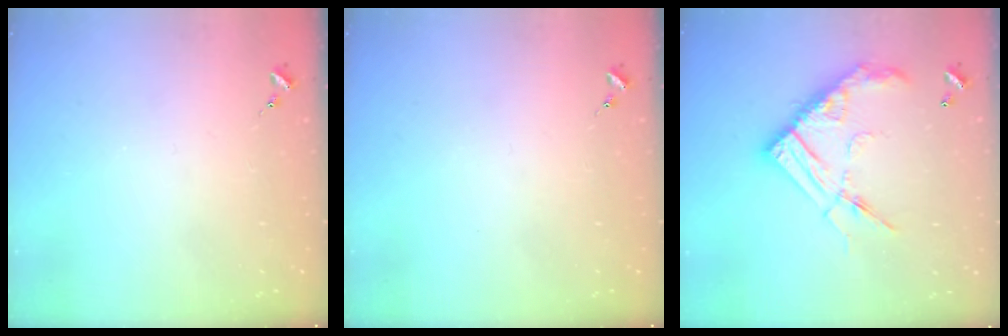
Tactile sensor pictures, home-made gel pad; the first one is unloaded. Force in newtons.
{"total": 0.0}
{"total": 19.2, "press": 19.1, "slide": 1.9}